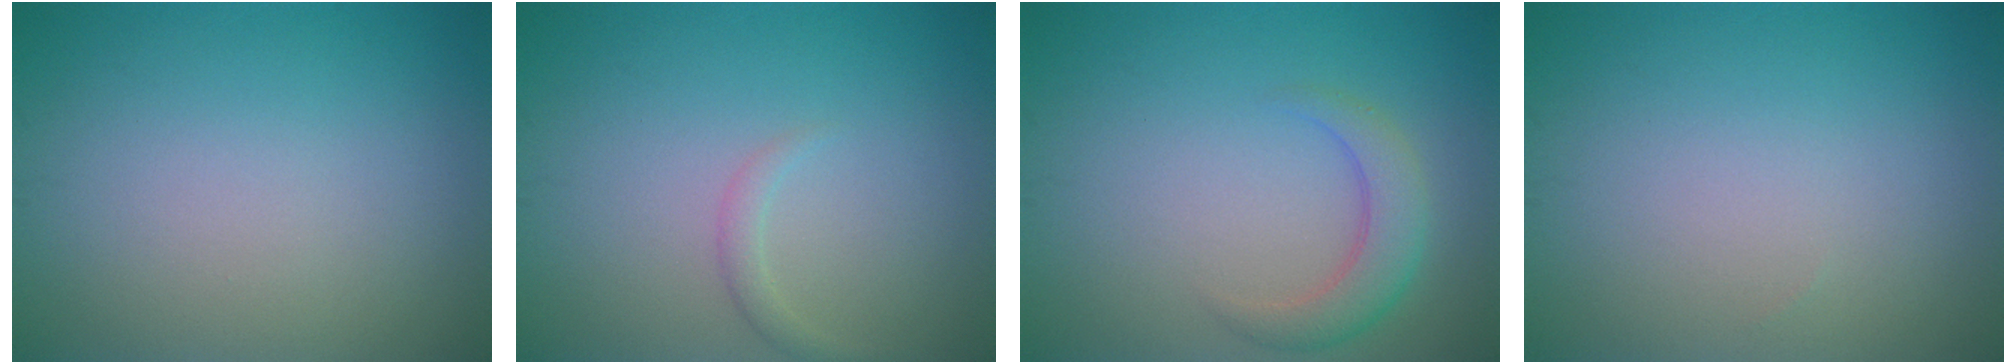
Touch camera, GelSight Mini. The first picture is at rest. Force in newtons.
{"total": 1.0, "press": 1.0, "slide": 0.1}
{"total": 2.9, "press": 2.9, "slide": 0.2}
{"total": 0.0}